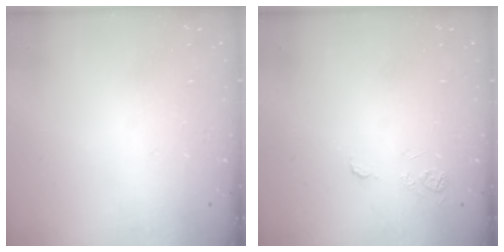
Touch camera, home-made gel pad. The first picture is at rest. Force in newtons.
{"total": 7.2, "press": 7.2, "slide": 0.7}